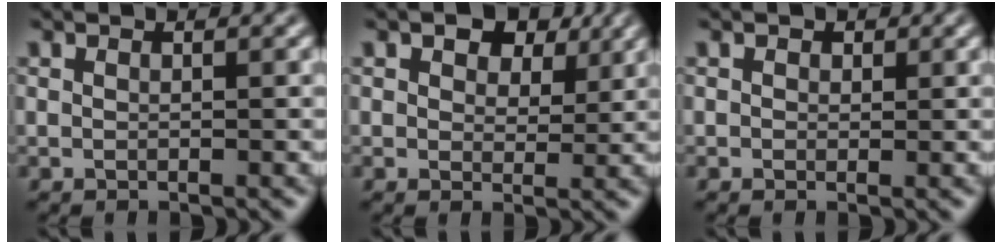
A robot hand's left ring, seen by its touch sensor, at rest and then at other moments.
{"total": 5.2, "force": [3.3, 2.8, 2.7], "torque": [-0.038, 0.018, 0.028]}
{"total": 0.9, "force": [0.6, 0.6, 0.1], "torque": [-0.003, 0.006, 0.008]}